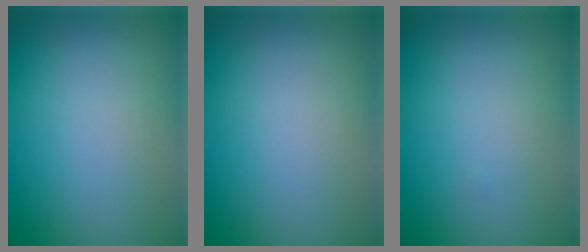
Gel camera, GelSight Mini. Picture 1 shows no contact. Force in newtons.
{"total": 0.0}
{"total": 0.0}